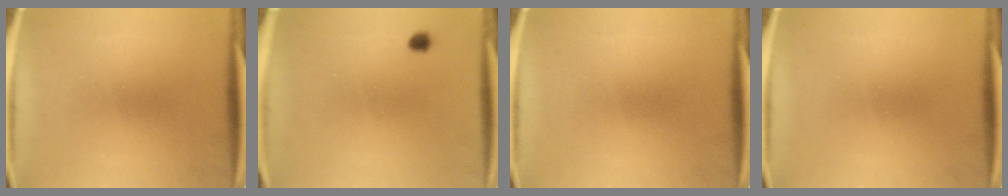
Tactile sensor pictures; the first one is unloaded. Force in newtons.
{"total": 1.3}
{"total": 0.0}
{"total": 0.0}